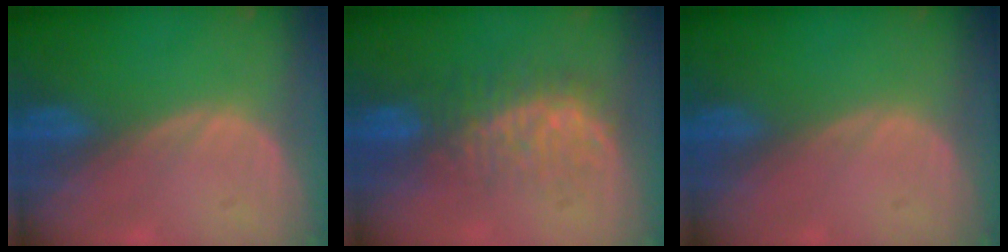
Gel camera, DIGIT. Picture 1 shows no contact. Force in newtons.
{"total": 7.9, "press": 7.8, "slide": 1.1}
{"total": 0.0}